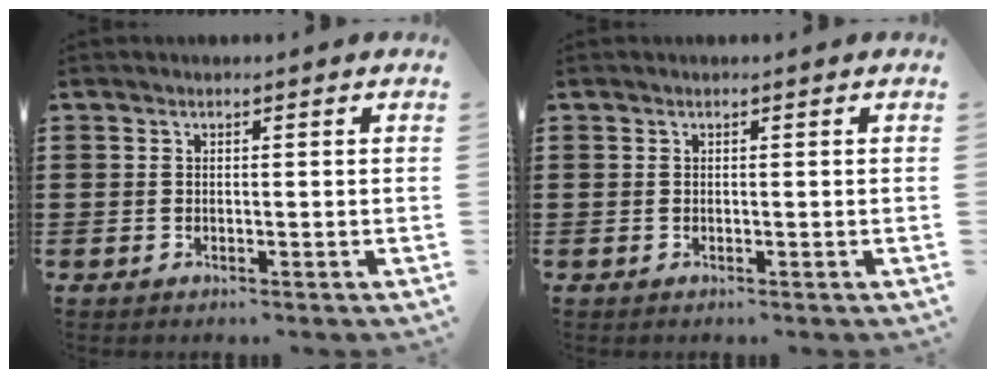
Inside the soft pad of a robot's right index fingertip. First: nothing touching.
{"total": 0.0}